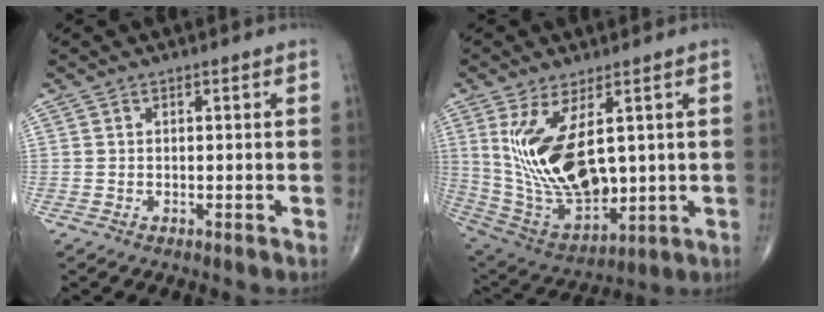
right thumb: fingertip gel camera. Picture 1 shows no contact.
{"total": 17.8, "force": [3.6, 8.8, 15.1], "torque": [-0.275, -0.027, 0.095]}